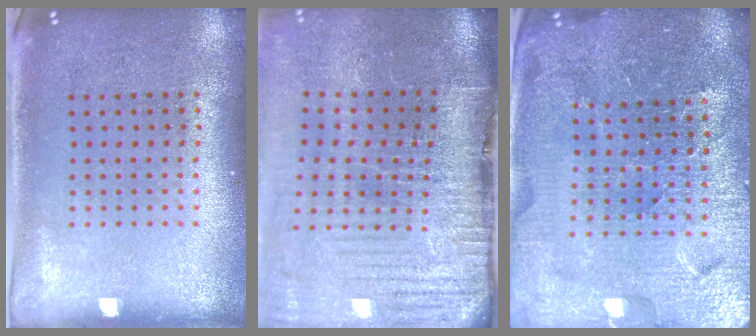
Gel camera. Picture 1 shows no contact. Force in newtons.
{"total": 4.7, "press": 3.8, "slide": 2.8}
{"total": 5.1, "press": 4.7, "slide": 1.9}